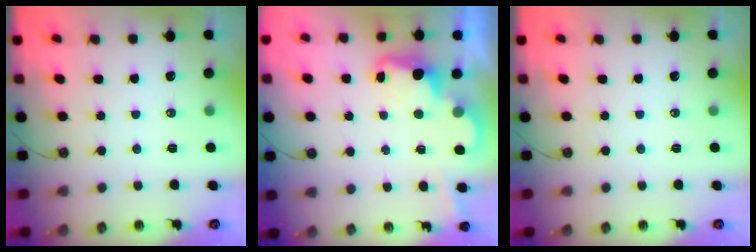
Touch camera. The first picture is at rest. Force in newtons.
{"total": 2.6, "press": 2.5, "slide": 0.6}
{"total": 0.0}